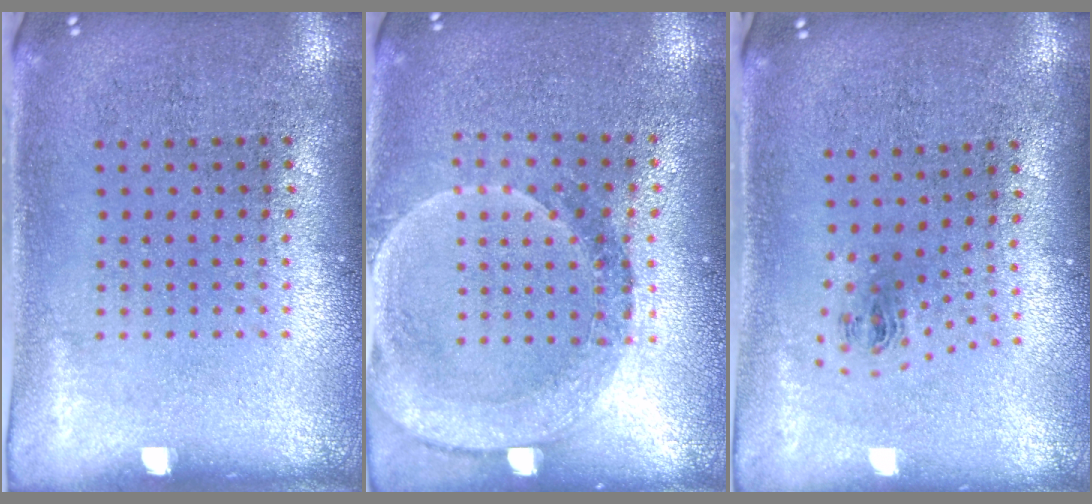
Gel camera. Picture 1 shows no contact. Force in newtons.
{"total": 1.6, "press": 1.5, "slide": 0.6}
{"total": 1.0, "press": 0.4, "slide": 0.9}